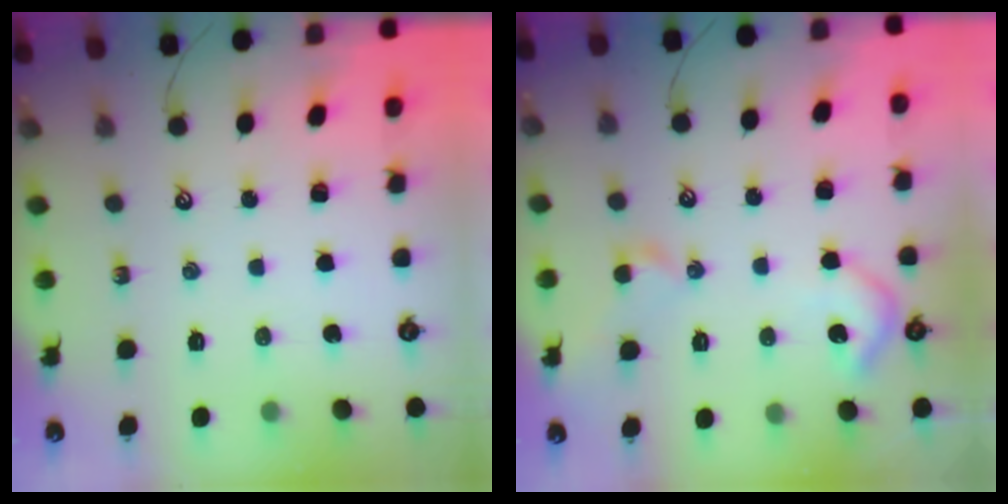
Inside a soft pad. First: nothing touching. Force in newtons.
{"total": 5.8, "press": 5.7, "slide": 1.1}